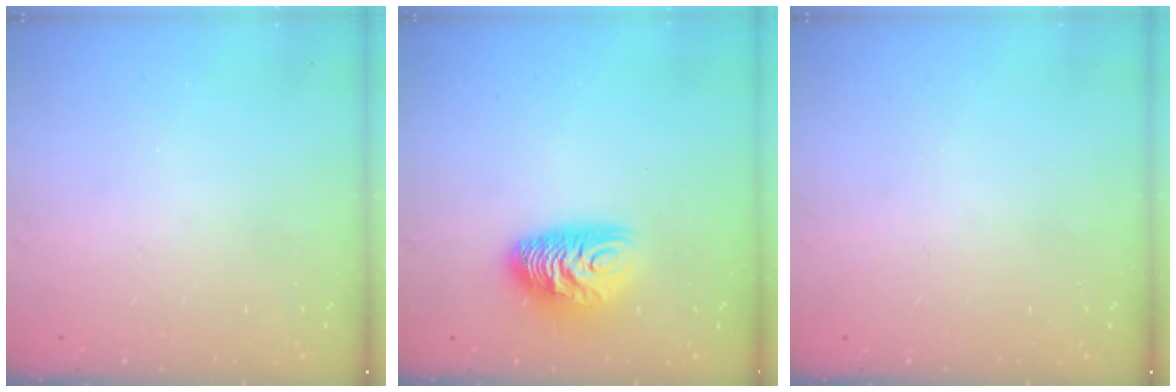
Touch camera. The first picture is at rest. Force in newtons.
{"total": 10.3, "press": 10.3, "slide": 0.5}
{"total": 0.0}